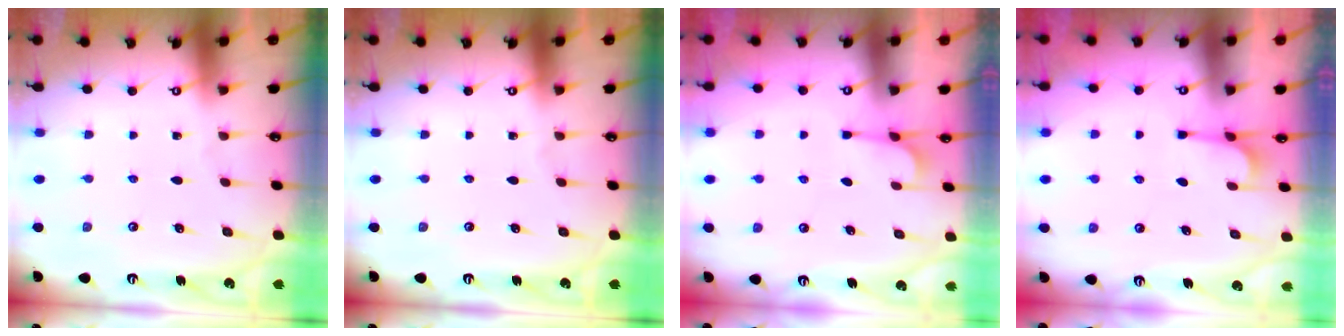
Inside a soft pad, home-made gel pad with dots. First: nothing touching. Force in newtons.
{"total": 0.0}
{"total": 4.4, "press": 4.2, "slide": 1.2}
{"total": 2.8, "press": 2.7, "slide": 0.8}